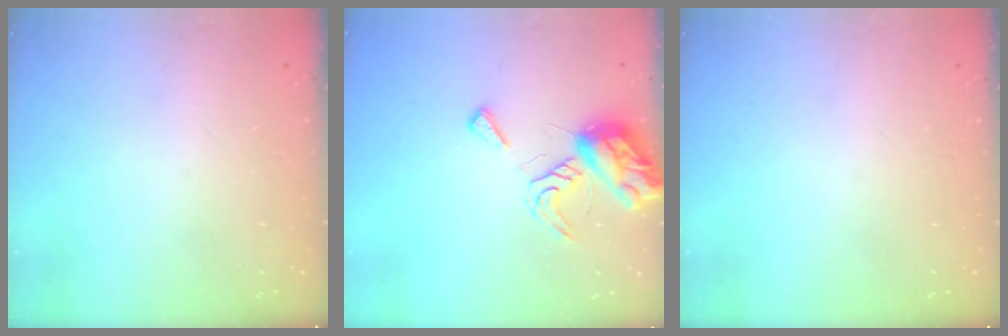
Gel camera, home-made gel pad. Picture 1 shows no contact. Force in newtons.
{"total": 8.6, "press": 8.5, "slide": 1.0}
{"total": 0.0}